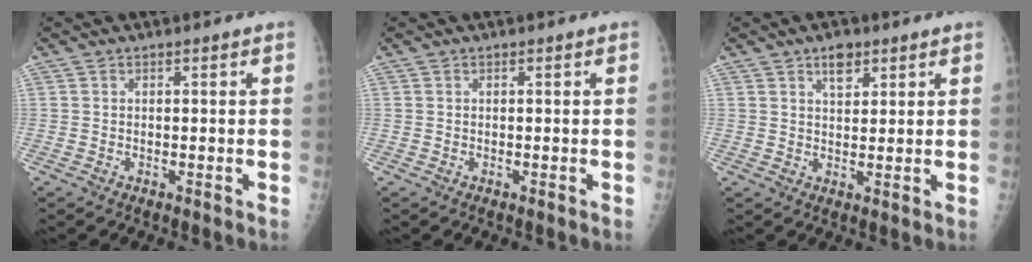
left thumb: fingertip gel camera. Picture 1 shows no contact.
{"total": 0.0}
{"total": 3.9, "force": [2.4, 2.0, 2.3], "torque": [-0.022, -0.013, 0.038]}